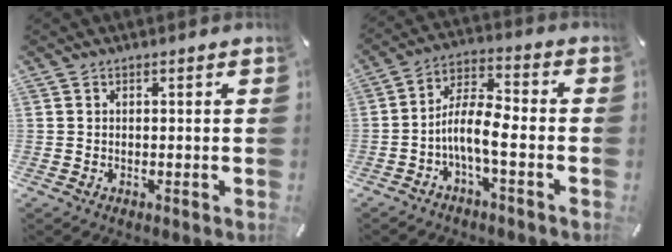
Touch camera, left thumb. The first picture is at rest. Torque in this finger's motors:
{"motor_torque": [-0.22, 1.09, 0.81, 0.14, 0.08]}